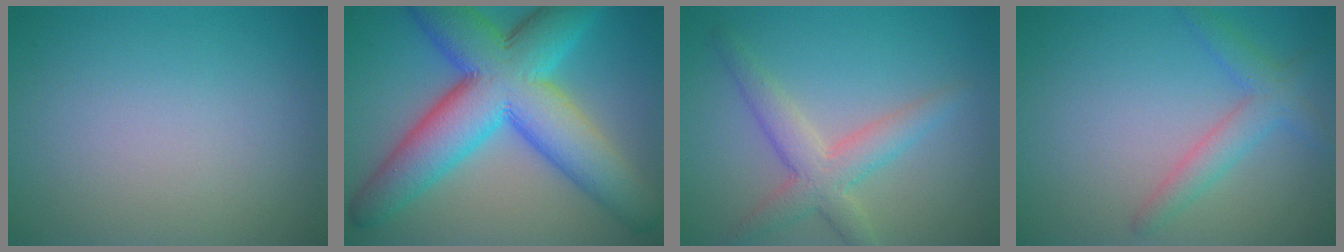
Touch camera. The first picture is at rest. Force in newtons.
{"total": 13.1, "press": 13.1, "slide": 0.1}
{"total": 4.0, "press": 4.0, "slide": 0.3}
{"total": 2.9, "press": 2.9, "slide": 0.1}